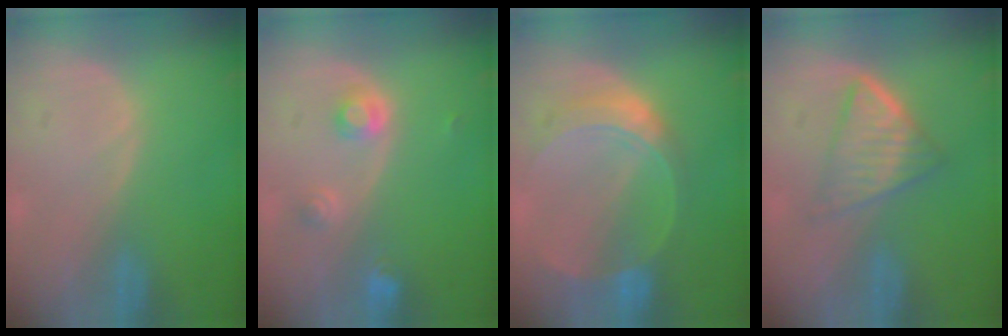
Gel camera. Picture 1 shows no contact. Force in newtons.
{"total": 3.3, "press": 3.2, "slide": 0.8}
{"total": 7.6, "press": 6.8, "slide": 3.4}
{"total": 6.3, "press": 5.5, "slide": 3.1}